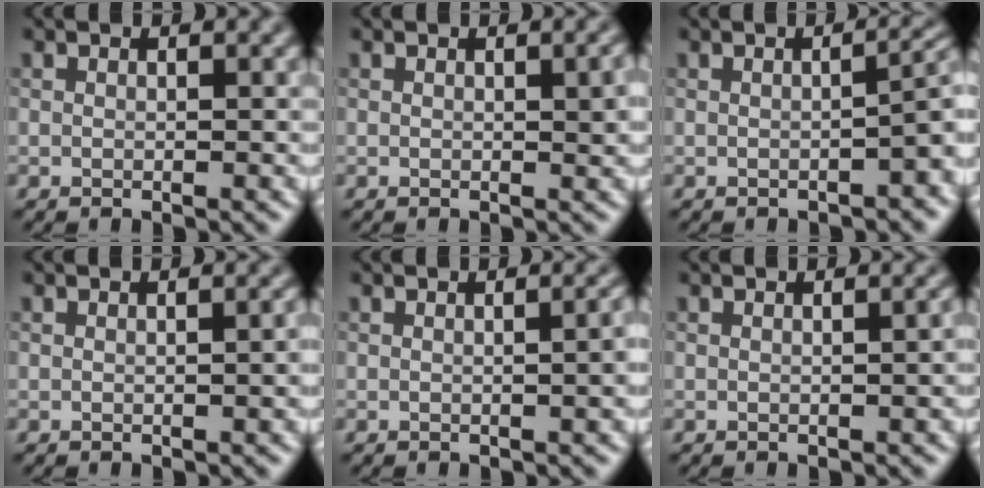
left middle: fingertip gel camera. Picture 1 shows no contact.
{"total": 1.5, "force": [0.3, 0.3, 1.5], "torque": [-0.018, 0.001, 0.004]}
{"total": 3.3, "force": [-1.3, 1.1, 2.8], "torque": [-0.031, 0.008, -0.018]}
{"total": 1.2, "force": [-0.1, 0.4, 1.1], "torque": [-0.009, 0.004, -0.001]}
{"total": 2.6, "force": [0.0, 1.1, 2.3], "torque": [-0.012, 0.008, 0.002]}
{"total": 1.1, "force": [-0.2, 0.4, 1.0], "torque": [-0.009, 0.002, -0.001]}